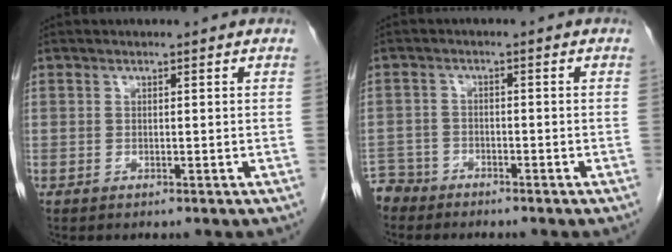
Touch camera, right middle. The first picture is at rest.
{"total": 4.3, "force": [-3.9, 1.8, -0.7], "torque": [0.013, -0.003, -0.080]}